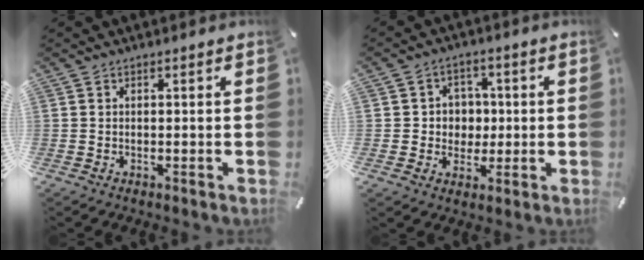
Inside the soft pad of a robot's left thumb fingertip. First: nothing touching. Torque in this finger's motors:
{"motor_torque": [-0.04, 0.16, 0.43, 0.02, -0.01]}